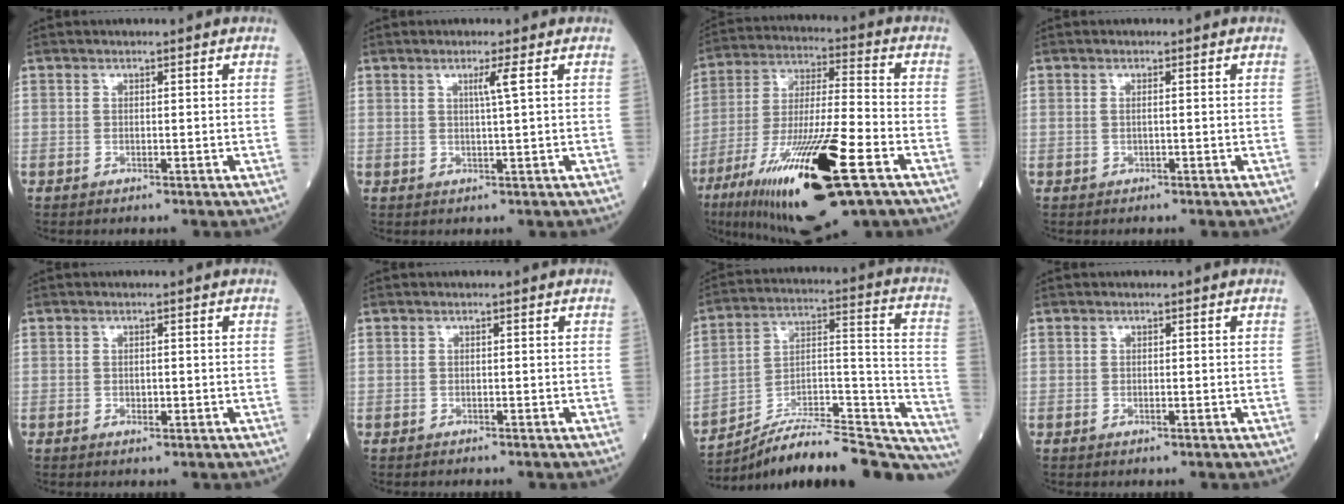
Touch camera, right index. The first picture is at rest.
{"total": 2.2, "force": [0.9, -0.8, 1.9], "torque": [-0.030, -0.004, 0.017]}
{"total": 23.5, "force": [-11.5, 3.5, 20.3], "torque": [-0.365, -0.045, -0.194]}
{"total": 0.6, "force": [0.1, 0.0, 0.6], "torque": [-0.017, -0.001, 0.001]}
{"total": 1.4, "force": [-0.3, 0.6, 1.2], "torque": [-0.019, -0.002, -0.003]}
{"total": 0.0}
{"total": 26.7, "force": [-24.4, 3.5, 10.2], "torque": [-0.092, 0.033, -0.362]}
{"total": 0.6, "force": [-0.1, 0.1, 0.5], "torque": [-0.009, -0.002, -0.001]}